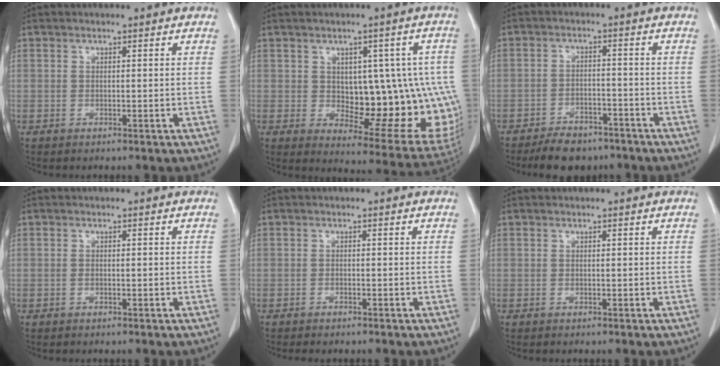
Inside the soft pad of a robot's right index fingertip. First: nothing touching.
{"total": 16.6, "force": [-0.3, 8.3, 14.4], "torque": [-0.138, 0.016, 0.023]}
{"total": 7.6, "force": [-6.3, 3.3, 2.8], "torque": [-0.041, -0.001, -0.094]}
{"total": 0.7, "force": [-0.1, 0.3, 0.6], "torque": [-0.015, 0.002, 0.001]}
{"total": 1.2, "force": [-1.1, 0.3, 0.5], "torque": [-0.009, -0.003, -0.011]}
{"total": 0.0}